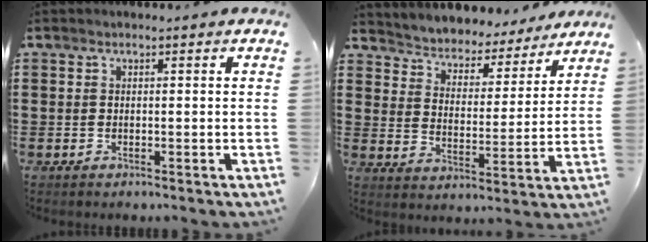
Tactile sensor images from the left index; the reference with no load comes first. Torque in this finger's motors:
{"motor_torque": [2.14, 0.00, 0.55, 0.03]}